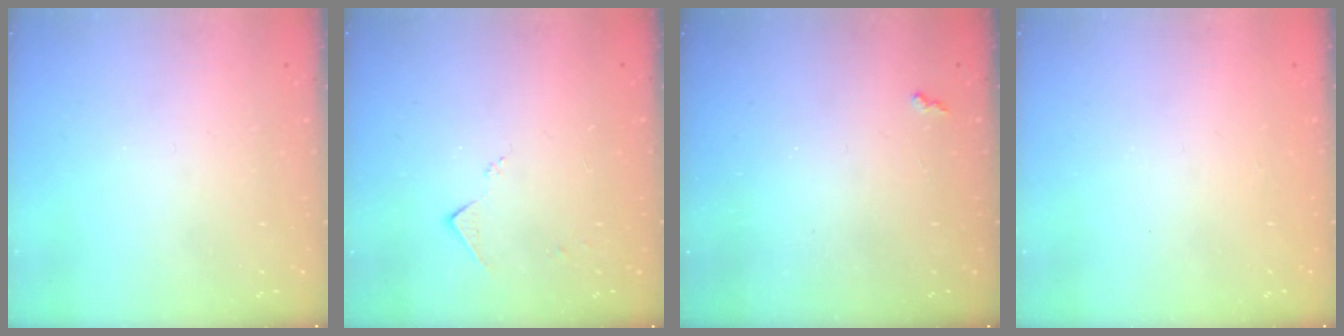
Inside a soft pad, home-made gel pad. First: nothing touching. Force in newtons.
{"total": 5.3, "press": 5.3, "slide": 0.6}
{"total": 1.9, "press": 1.9, "slide": 0.5}
{"total": 1.3, "press": 1.1, "slide": 0.7}